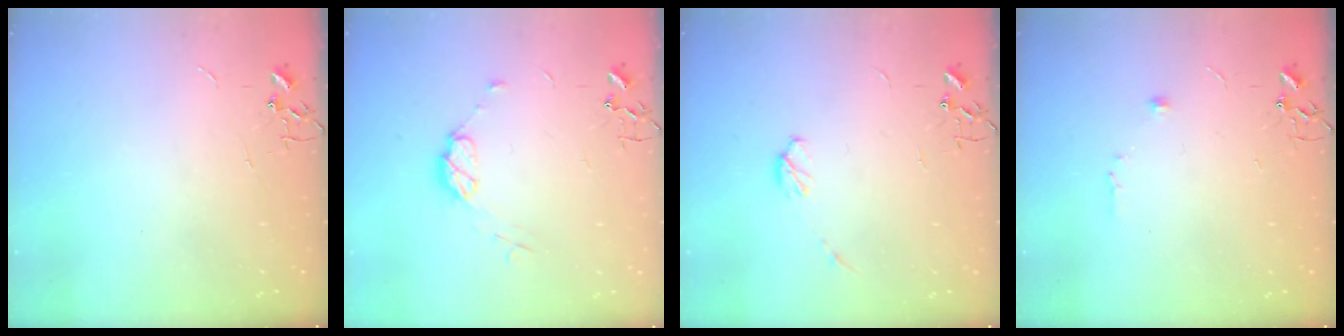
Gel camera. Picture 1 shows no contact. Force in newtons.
{"total": 7.7, "press": 7.7, "slide": 0.9}
{"total": 4.3, "press": 4.3, "slide": 0.7}
{"total": 6.2, "press": 6.0, "slide": 1.6}